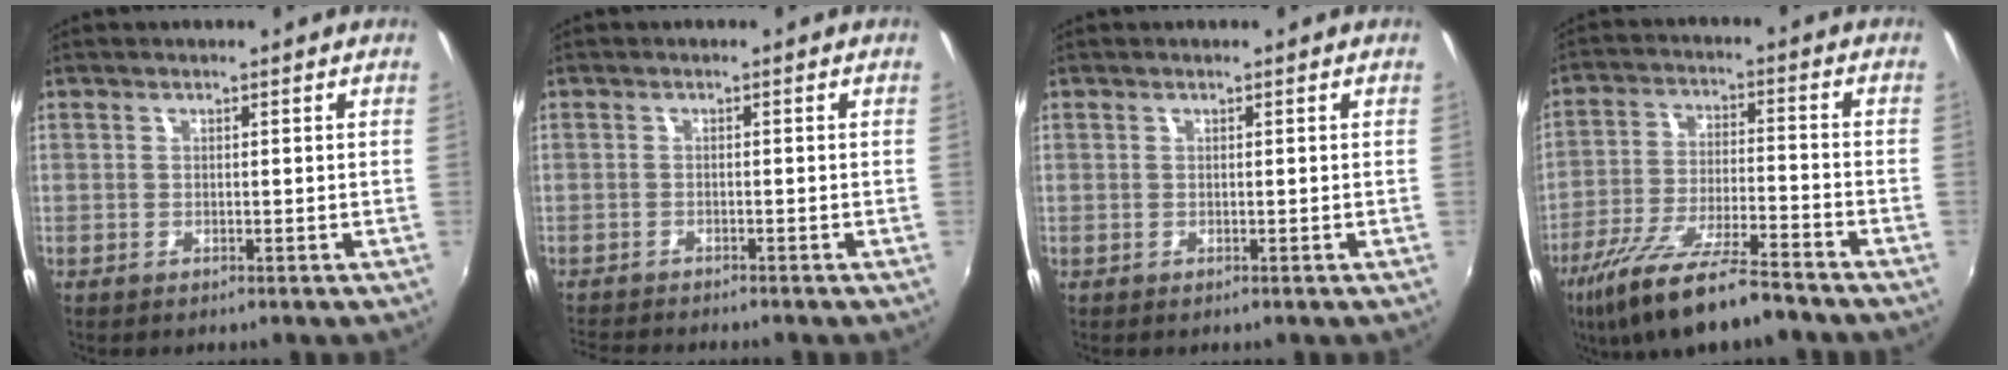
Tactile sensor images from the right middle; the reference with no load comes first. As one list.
[{"total": 5.0, "force": [-4.8, 0.1, 1.6], "torque": [-0.044, -0.019, -0.083]}, {"total": 0.0}, {"total": 16.1, "force": [-12.7, 2.6, 9.6], "torque": [-0.198, -0.035, -0.221]}]